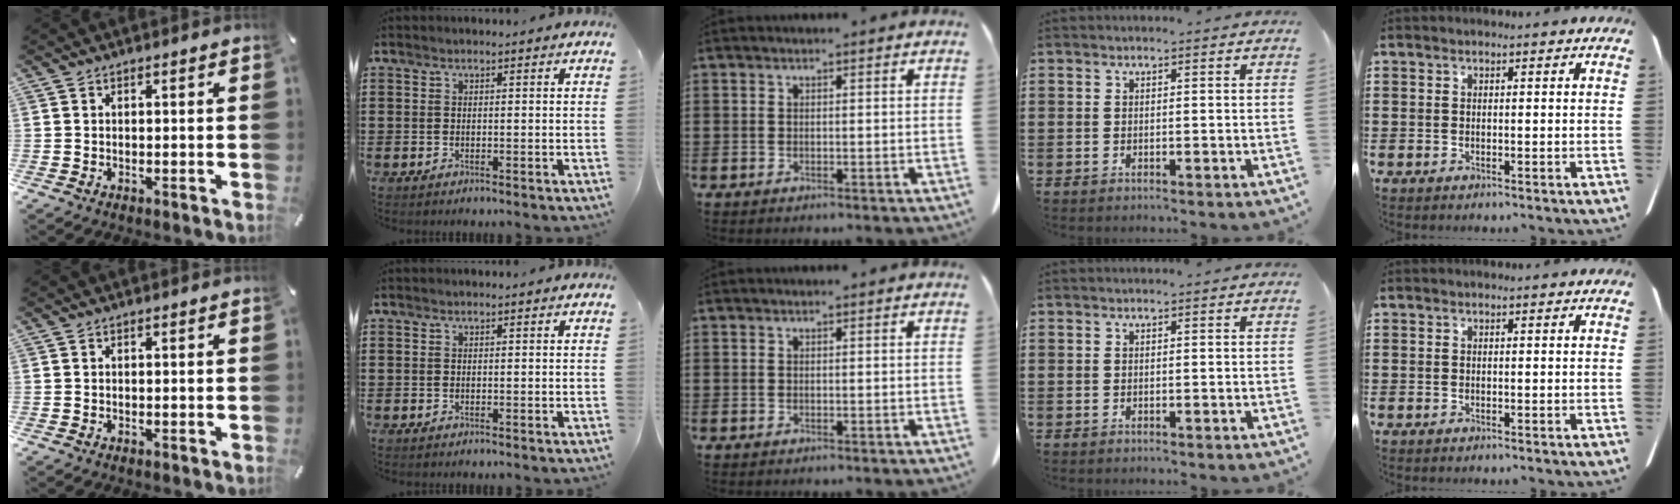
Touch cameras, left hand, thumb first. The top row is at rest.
{}